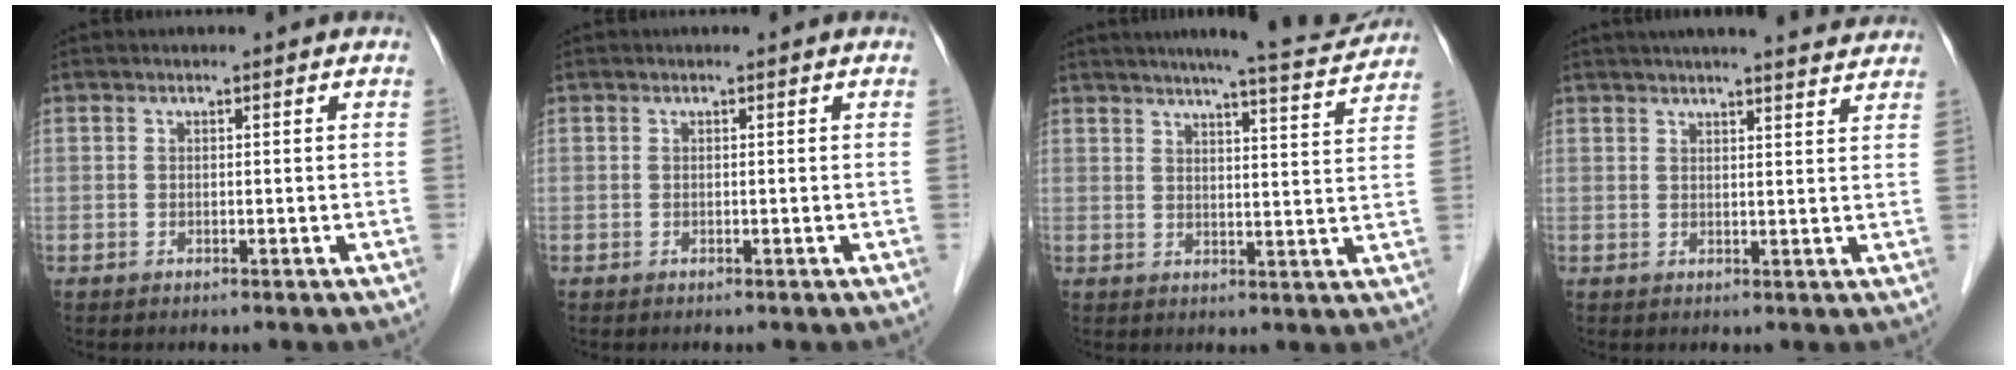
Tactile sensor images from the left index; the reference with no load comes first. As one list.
[{"total": 0.0}, {"total": 11.9, "force": [10.9, 0.2, 4.8], "torque": [-0.067, -0.007, 0.128]}, {"total": 12.2, "force": [11.1, 1.0, 5.0], "torque": [-0.068, 0.015, 0.131]}]